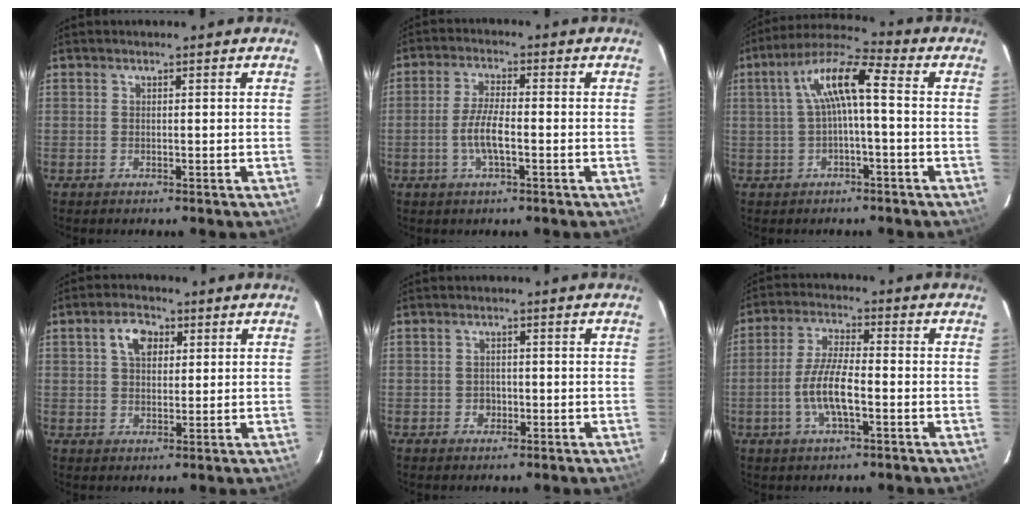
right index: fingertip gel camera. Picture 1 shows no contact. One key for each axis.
{"total": 5.7, "fx": -1.7, "fy": 1.5, "fz": 5.2, "tx": -0.107, "ty": -0.001, "tz": -0.034}
{"total": 9.3, "fx": 0.4, "fy": 1.8, "fz": 9.2, "tx": -0.181, "ty": 0.026, "tz": 0.006}
{"total": 5.4, "fx": 2.0, "fy": 3.6, "fz": 3.6, "tx": -0.060, "ty": 0.018, "tz": 0.035}
{"total": 1.9, "fx": -0.6, "fy": 1.8, "fz": 0.3, "tx": -0.005, "ty": 0.003, "tz": -0.006}
{"total": 8.2, "fx": -2.5, "fy": 2.2, "fz": 7.5, "tx": -0.154, "ty": 0.000, "tz": -0.050}